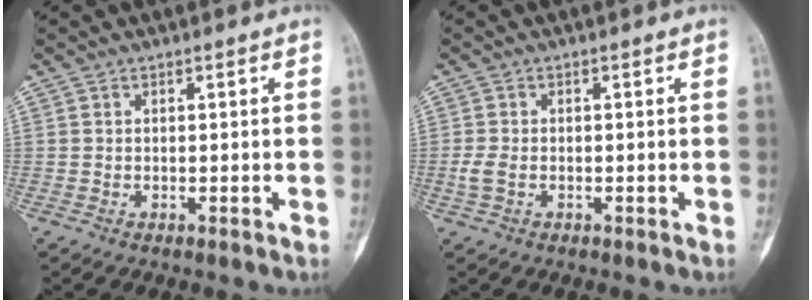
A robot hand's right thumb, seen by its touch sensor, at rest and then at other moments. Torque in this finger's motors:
{"motor_torque": [-0.17, -0.01, 0.39, -0.08, 0.10]}